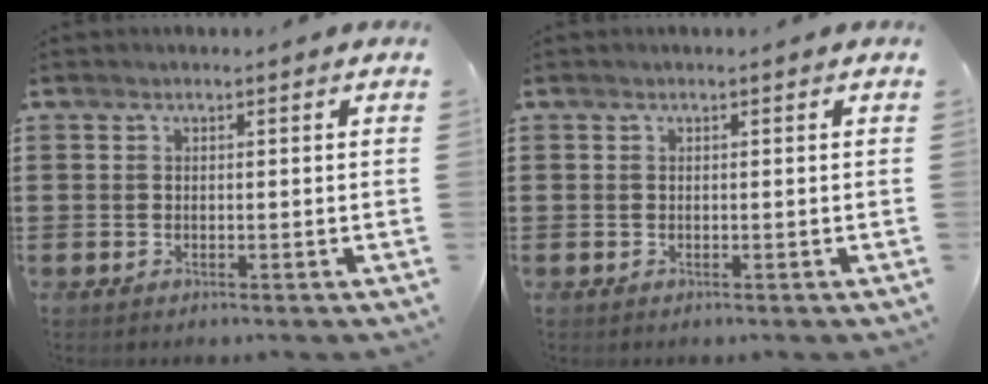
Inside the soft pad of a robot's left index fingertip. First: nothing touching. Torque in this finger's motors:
{"motor_torque": [0.00, 0.00, 0.00, 0.00]}